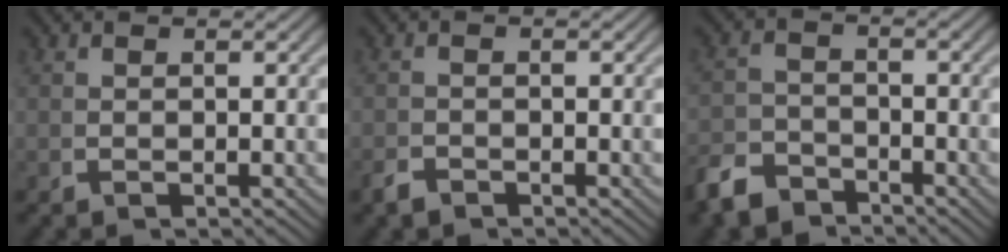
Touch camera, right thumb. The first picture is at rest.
{"total": 1.2, "force": [-1.2, 0.1, -0.1], "torque": [0.006, -0.004, -0.022]}
{"total": 4.1, "force": [-3.7, 1.6, 0.6], "torque": [0.006, -0.011, -0.066]}